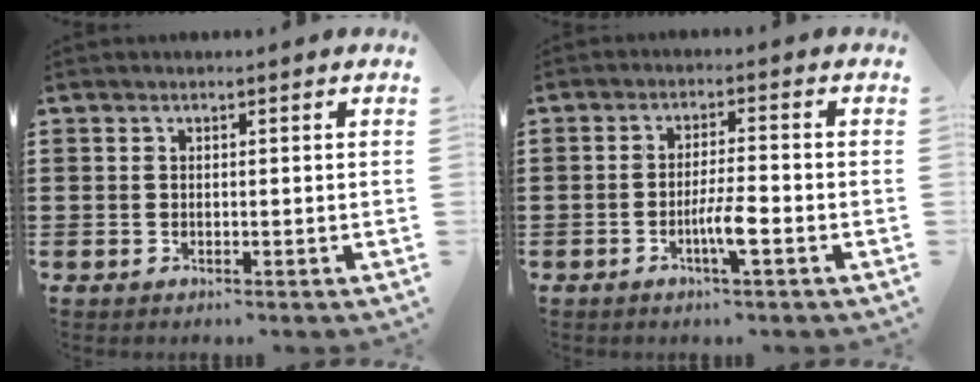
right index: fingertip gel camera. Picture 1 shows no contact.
{"total": 4.7, "force": [-1.9, 0.5, 4.2], "torque": [-0.086, -0.008, -0.037]}